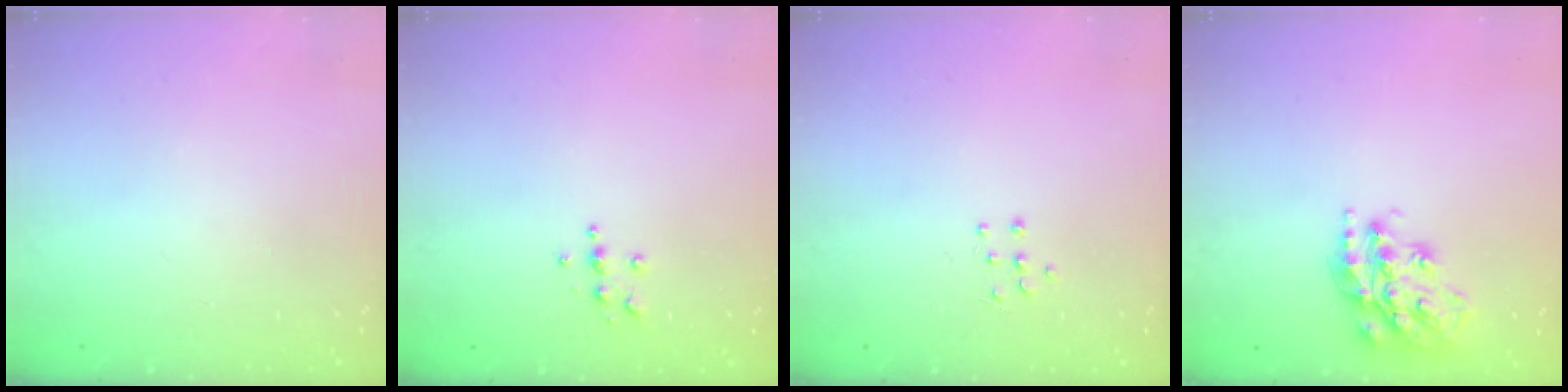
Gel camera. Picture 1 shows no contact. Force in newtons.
{"total": 3.9, "press": 3.9, "slide": 0.5}
{"total": 5.0, "press": 4.9, "slide": 0.5}
{"total": 19.7, "press": 19.6, "slide": 1.4}